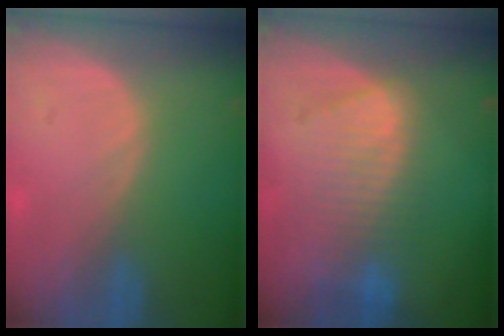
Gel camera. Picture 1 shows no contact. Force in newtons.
{"total": 8.1, "press": 7.6, "slide": 3.0}